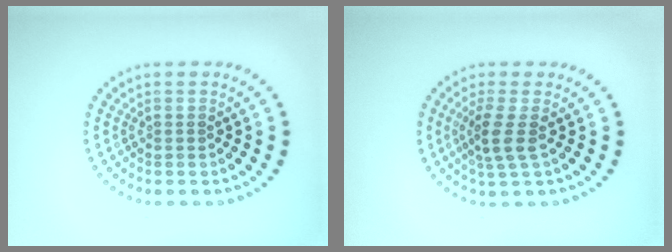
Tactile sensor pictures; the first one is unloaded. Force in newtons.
{"total": 2.5, "press": 2.0, "slide": 1.6}